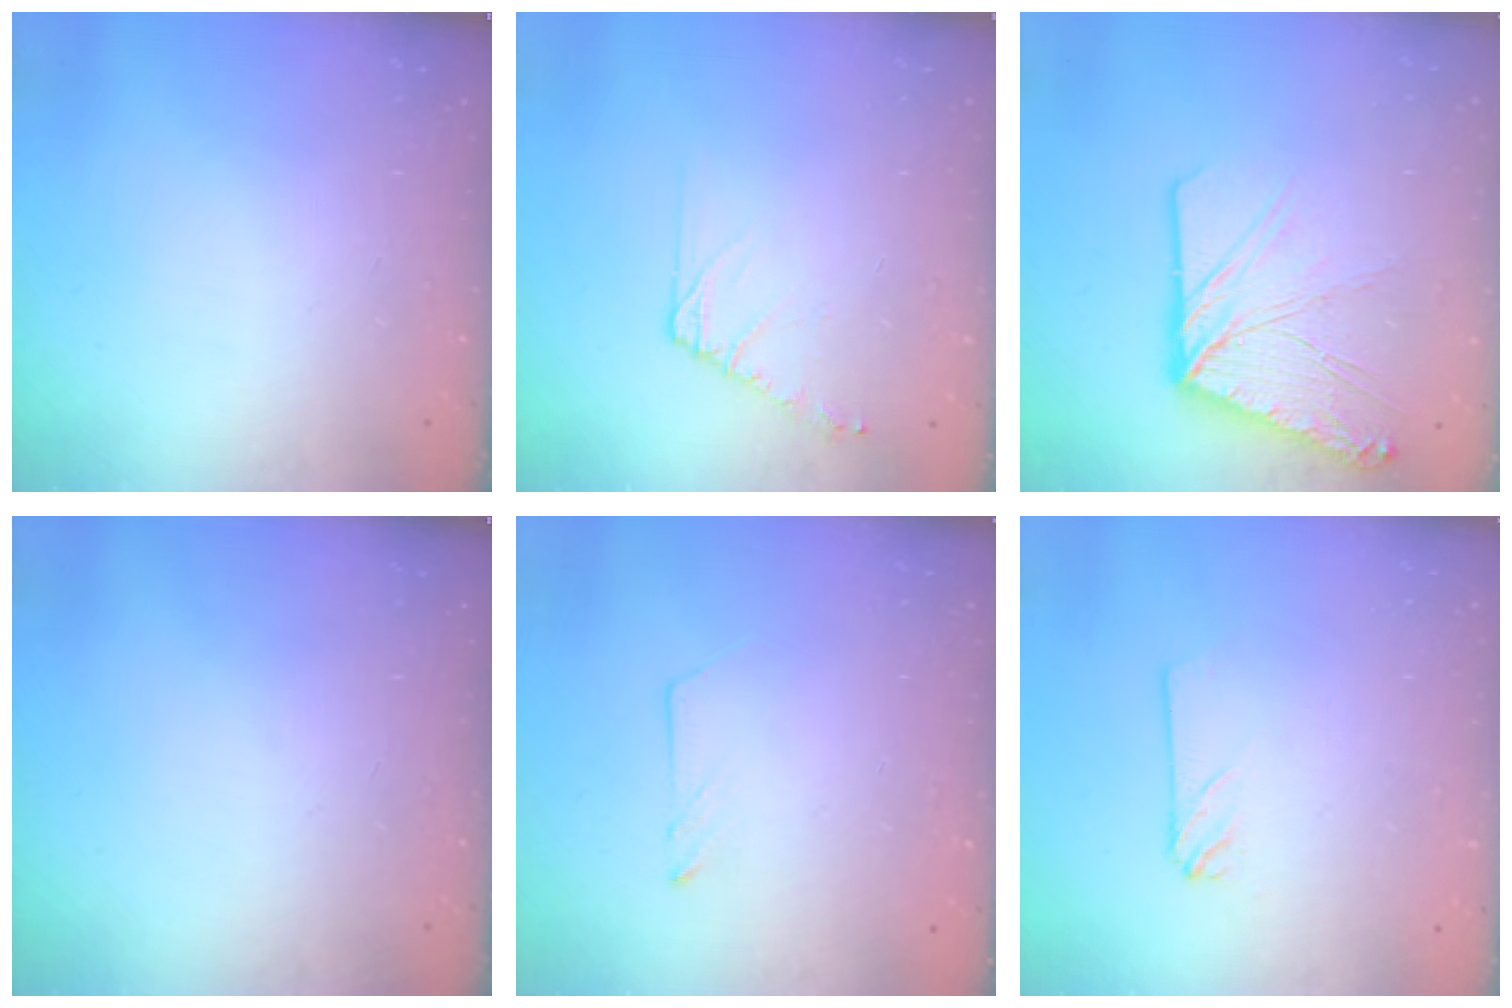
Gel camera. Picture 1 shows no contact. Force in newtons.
{"total": 6.5, "press": 6.4, "slide": 1.1}
{"total": 12.8, "press": 12.7, "slide": 1.4}
{"total": 0.0}
{"total": 1.2, "press": 1.2, "slide": 0.1}
{"total": 2.4, "press": 2.4, "slide": 0.3}